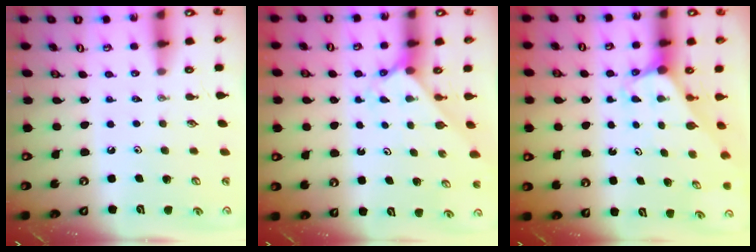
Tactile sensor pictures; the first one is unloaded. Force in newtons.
{"total": 2.3, "press": 2.3, "slide": 0.2}
{"total": 2.9, "press": 2.9, "slide": 0.1}